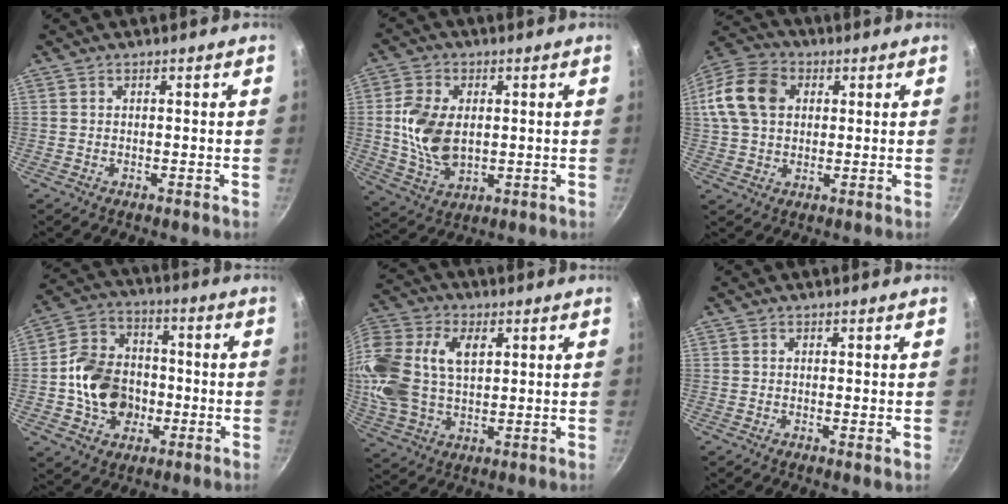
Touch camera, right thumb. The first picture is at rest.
{"total": 11.8, "force": [0.9, 7.7, 8.9], "torque": [-0.159, -0.011, 0.021]}
{"total": 14.5, "force": [2.9, 11.0, 9.0], "torque": [-0.172, 0.023, 0.041]}
{"total": 14.6, "force": [-2.1, 11.9, 8.2], "torque": [-0.117, 0.034, -0.041]}
{"total": 21.2, "force": [5.0, 14.3, 14.9], "torque": [-0.337, 0.020, 0.090]}
{"total": 0.5, "force": [0.0, 0.1, 0.5], "torque": [-0.008, -0.005, -0.002]}